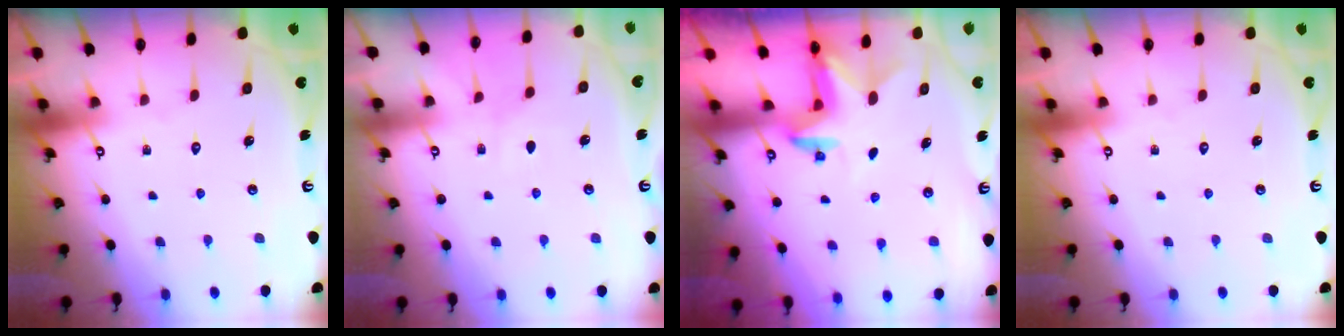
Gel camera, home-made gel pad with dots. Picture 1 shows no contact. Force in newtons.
{"total": 2.9, "press": 2.8, "slide": 0.5}
{"total": 2.4, "press": 2.4, "slide": 0.4}
{"total": 0.0}